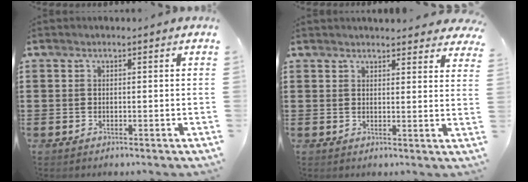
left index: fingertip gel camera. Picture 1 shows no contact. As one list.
[{"total": 2.9, "force": [2.9, 0.3, 0.4], "torque": [0.001, -0.013, 0.052]}]